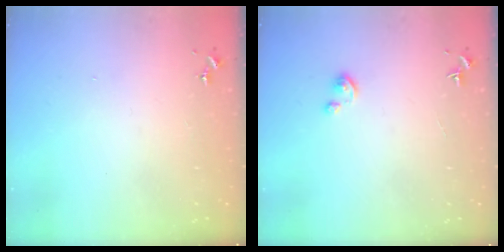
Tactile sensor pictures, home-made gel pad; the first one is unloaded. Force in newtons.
{"total": 2.6, "press": 2.6, "slide": 0.2}